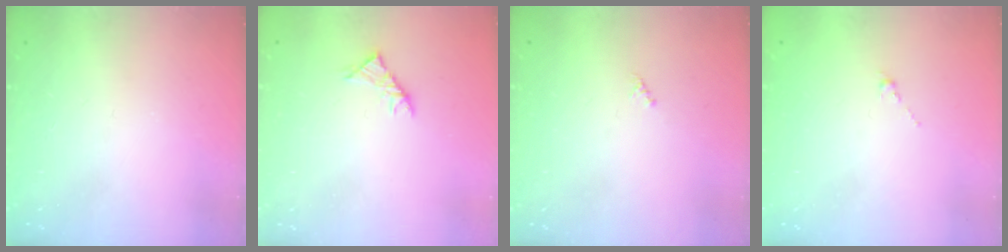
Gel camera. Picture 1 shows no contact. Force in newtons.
{"total": 2.9, "press": 2.8, "slide": 0.8}
{"total": 0.0}
{"total": 0.0}